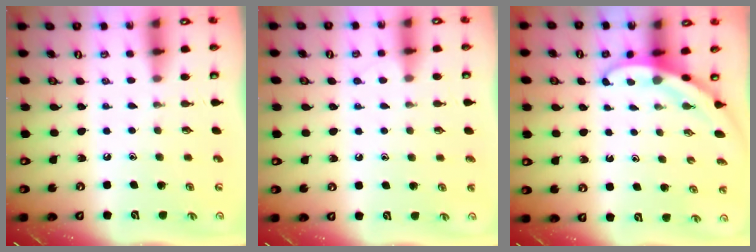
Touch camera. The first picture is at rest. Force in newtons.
{"total": 4.2, "press": 4.2, "slide": 0.4}
{"total": 3.1, "press": 3.1, "slide": 0.1}